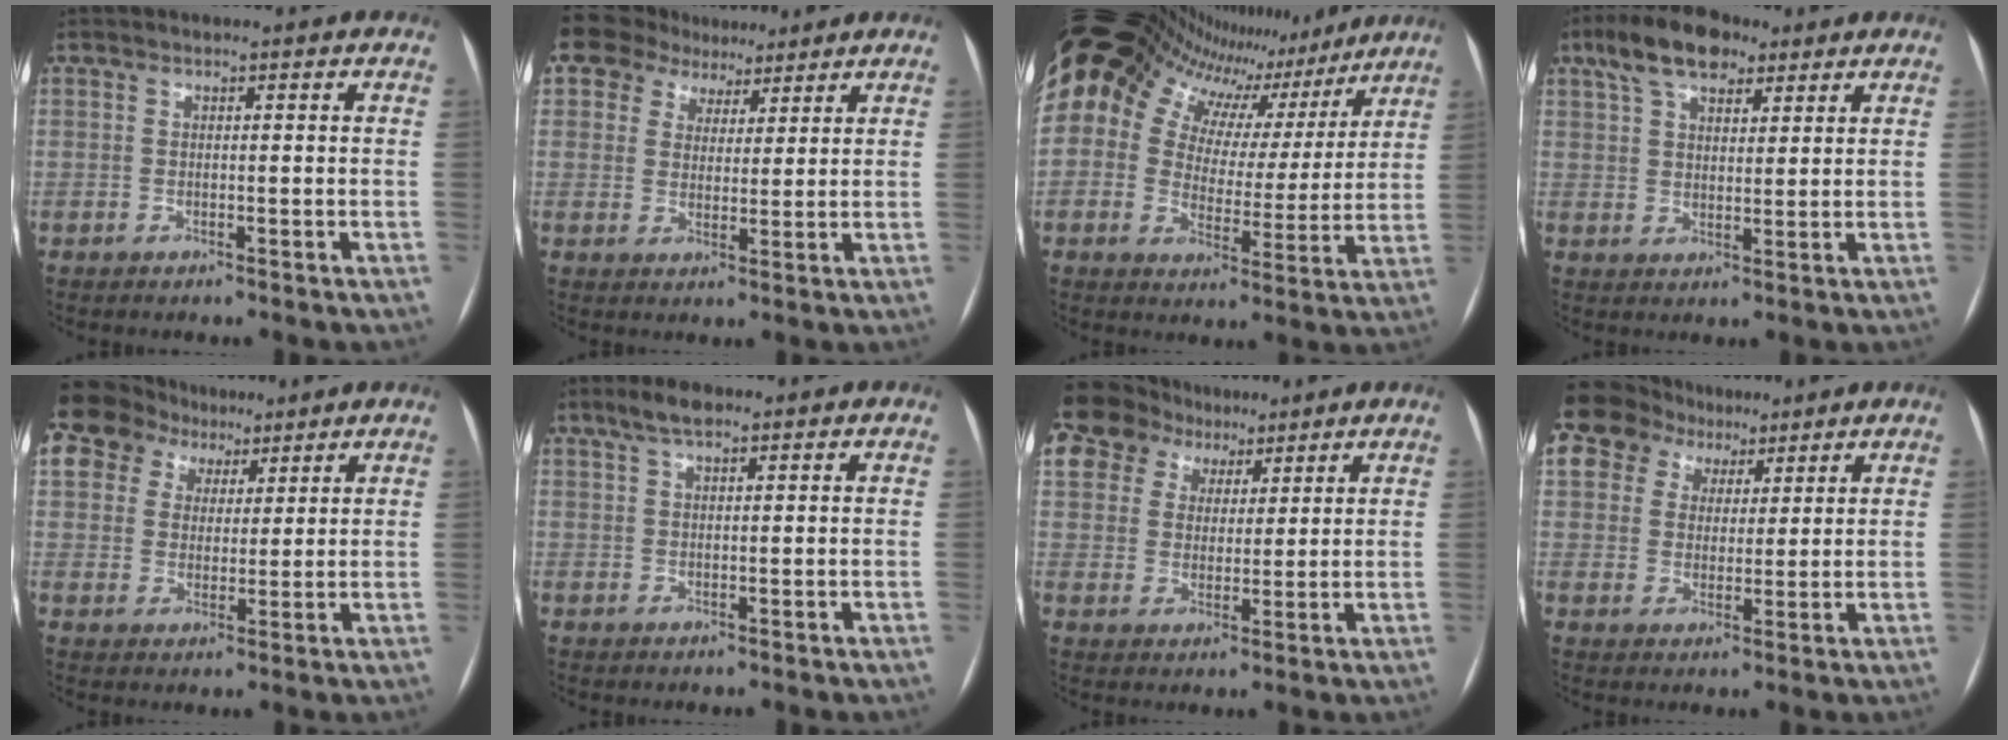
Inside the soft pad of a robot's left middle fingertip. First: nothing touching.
{"total": 5.3, "force": [4.6, 2.5, 0.1], "torque": [0.013, 0.011, 0.076]}
{"total": 23.2, "force": [17.6, 11.9, 9.2], "torque": [-0.199, 0.043, 0.252]}
{"total": 9.7, "force": [6.3, 4.2, 6.0], "torque": [-0.113, 0.028, 0.112]}
{"total": 11.9, "force": [7.7, 8.3, 3.6], "torque": [-0.096, 0.047, 0.145]}
{"total": 3.7, "force": [2.6, 1.0, 2.5], "torque": [-0.054, 0.015, 0.050]}
{"total": 12.5, "force": [8.5, 8.2, 3.9], "torque": [-0.100, 0.047, 0.159]}
{"total": 11.0, "force": [7.1, 7.8, 3.2], "torque": [-0.083, 0.044, 0.132]}